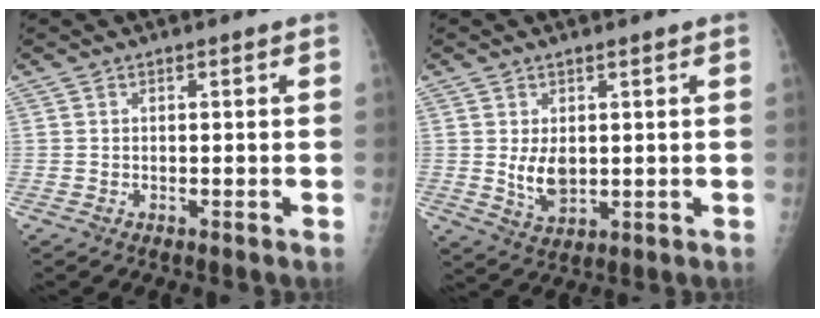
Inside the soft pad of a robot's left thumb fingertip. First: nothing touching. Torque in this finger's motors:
{"motor_torque": [0.59, 0.70, 0.27, -0.10, 0.01]}